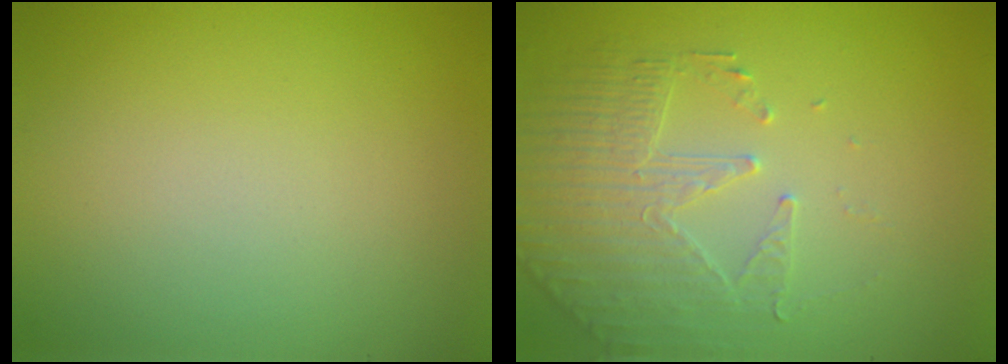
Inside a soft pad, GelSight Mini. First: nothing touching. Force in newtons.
{"total": 2.5, "press": 2.2, "slide": 1.2}